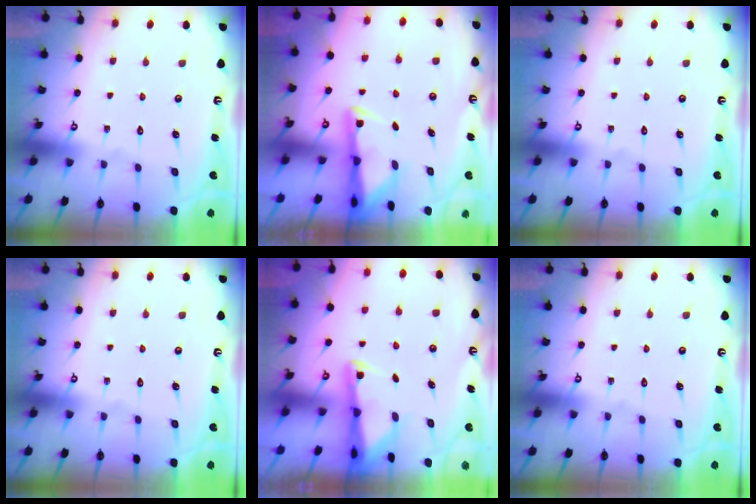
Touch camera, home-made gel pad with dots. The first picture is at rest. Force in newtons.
{"total": 2.9, "press": 2.8, "slide": 0.6}
{"total": 0.0}
{"total": 0.0}
{"total": 2.4, "press": 2.3, "slide": 0.5}
{"total": 0.0}